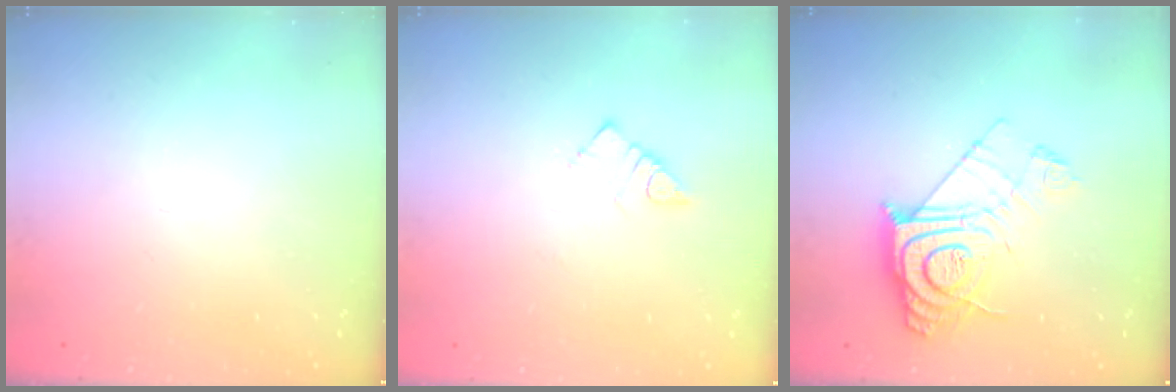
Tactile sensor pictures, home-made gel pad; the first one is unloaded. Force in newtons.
{"total": 3.4, "press": 3.4, "slide": 0.3}
{"total": 14.6, "press": 14.5, "slide": 1.2}